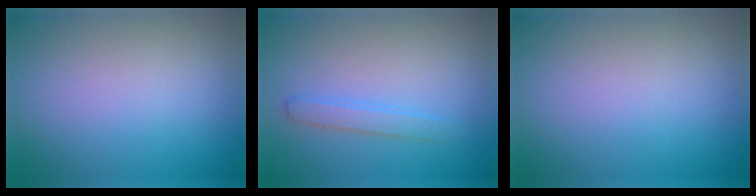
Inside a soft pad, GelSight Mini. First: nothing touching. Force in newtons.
{"total": 1.7, "press": 1.7, "slide": 0.1}
{"total": 0.0}